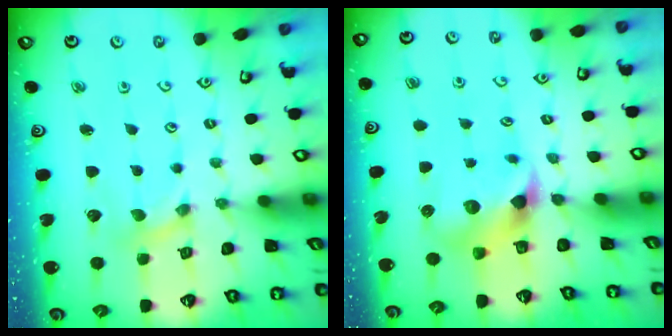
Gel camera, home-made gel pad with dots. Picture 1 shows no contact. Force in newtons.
{"total": 7.3, "press": 7.2, "slide": 0.9}